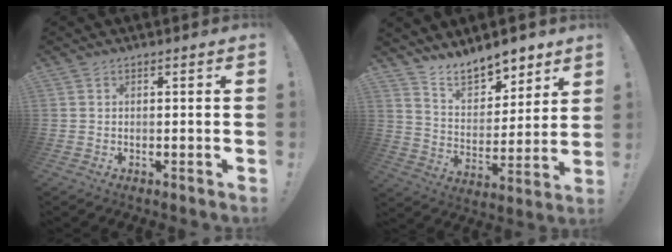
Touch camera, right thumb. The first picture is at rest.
{"total": 12.1, "force": [10.7, 4.7, 3.2], "torque": [-0.066, -0.080, 0.203]}